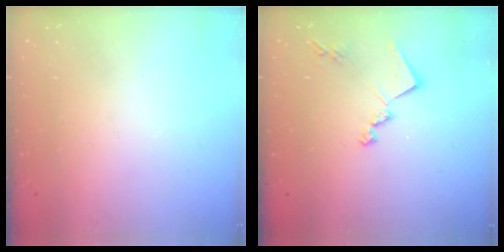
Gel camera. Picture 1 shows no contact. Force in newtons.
{"total": 12.1, "press": 12.0, "slide": 0.4}